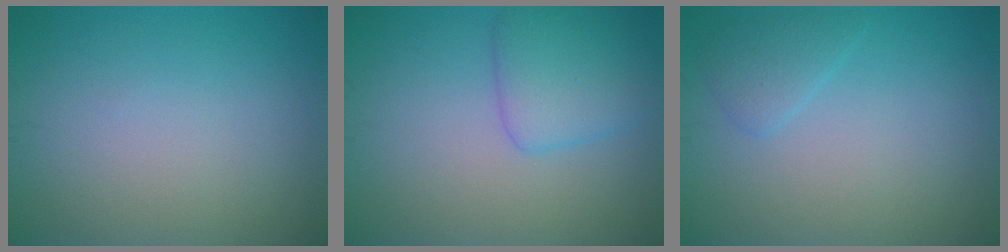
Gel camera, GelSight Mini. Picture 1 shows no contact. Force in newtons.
{"total": 3.5, "press": 3.5, "slide": 0.2}
{"total": 1.6, "press": 1.6, "slide": 0.1}